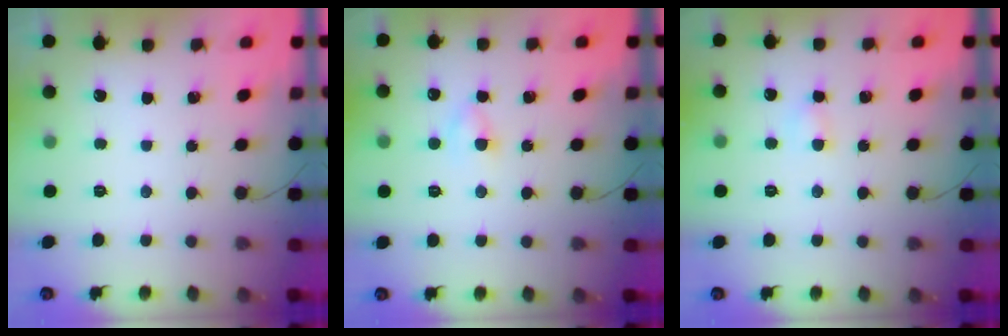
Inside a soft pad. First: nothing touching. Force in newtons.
{"total": 2.1, "press": 1.9, "slide": 0.9}
{"total": 2.9, "press": 2.8, "slide": 0.8}